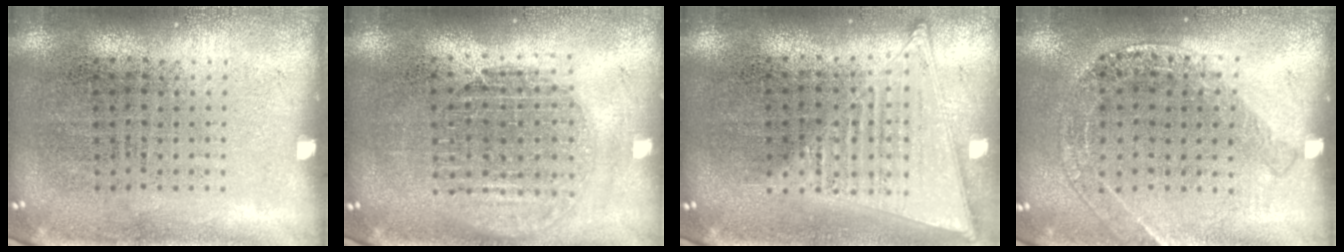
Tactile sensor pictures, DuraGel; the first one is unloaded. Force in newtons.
{"total": 1.7, "press": 1.5, "slide": 0.8}
{"total": 1.4, "press": 1.4, "slide": 0.1}
{"total": 1.4, "press": 1.3, "slide": 0.3}